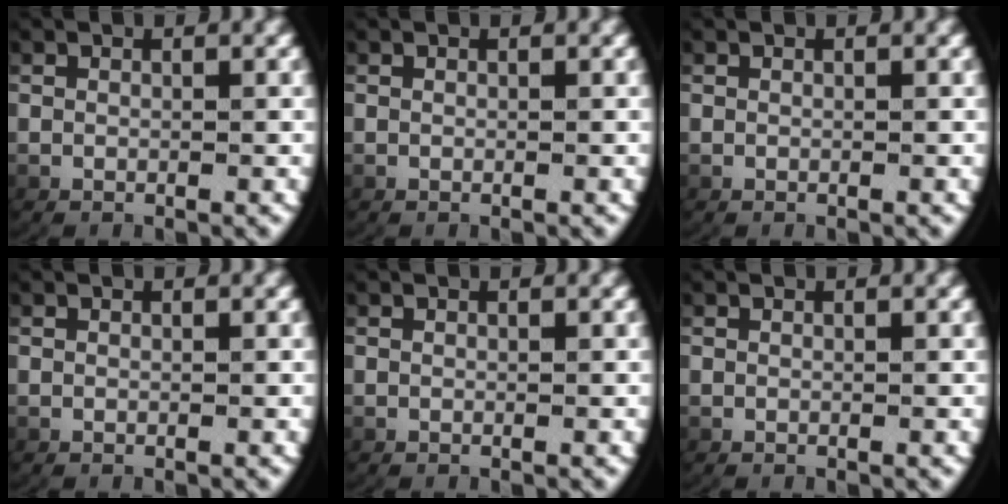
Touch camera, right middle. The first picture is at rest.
{"total": 0.0}
{"total": 0.0}
{"total": 0.0}
{"total": 0.0}
{"total": 0.0}